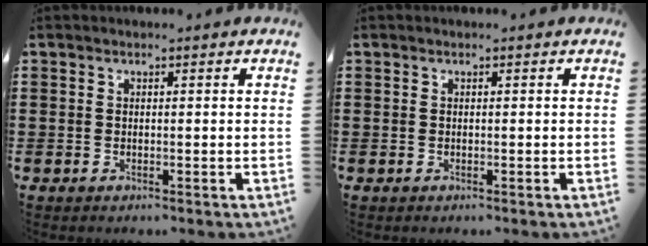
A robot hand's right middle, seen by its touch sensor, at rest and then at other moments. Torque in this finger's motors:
{"motor_torque": [0.04, 0.08, -0.03, -0.01]}